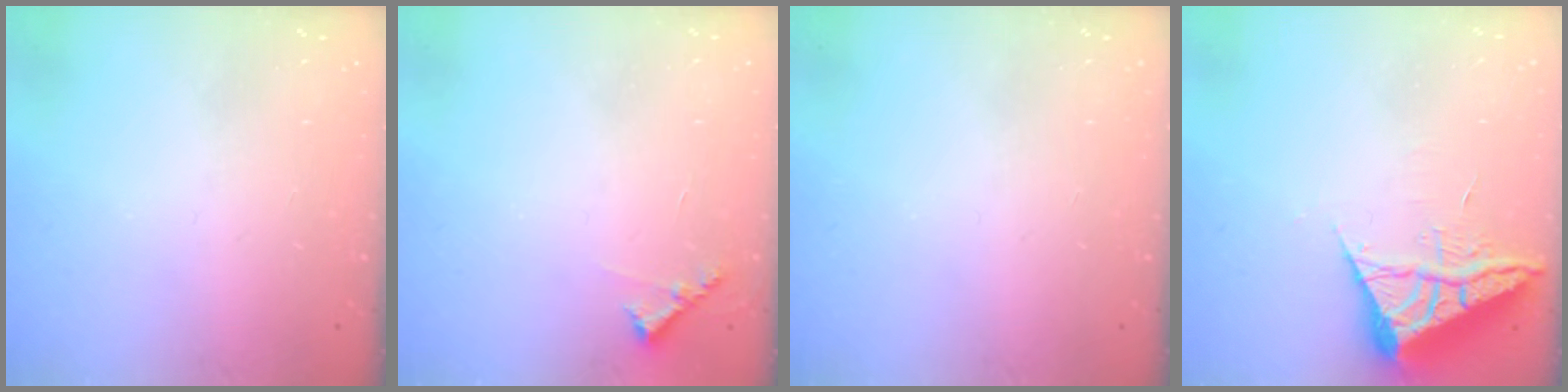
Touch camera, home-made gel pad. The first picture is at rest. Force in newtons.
{"total": 5.8, "press": 5.8, "slide": 0.5}
{"total": 0.0}
{"total": 7.3, "press": 7.3, "slide": 0.5}